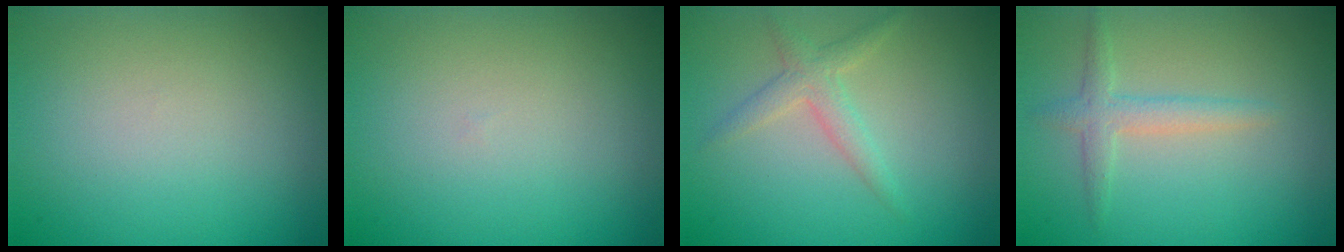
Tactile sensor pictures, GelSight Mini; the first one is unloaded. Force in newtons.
{"total": 0.0}
{"total": 2.0, "press": 2.0, "slide": 0.0}
{"total": 1.9, "press": 1.9, "slide": 0.0}